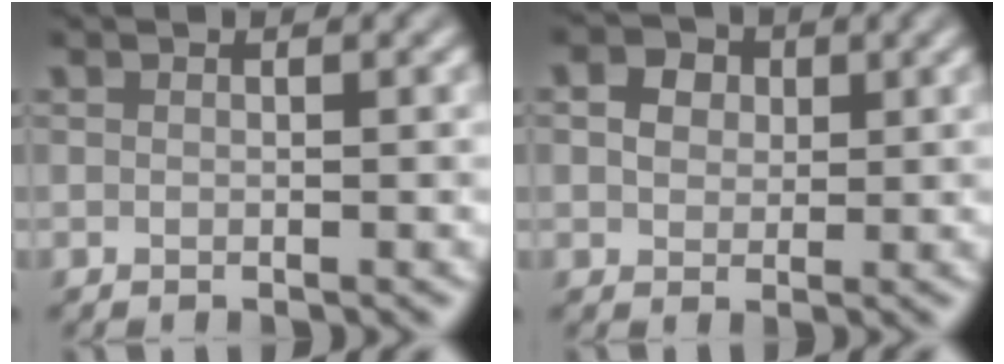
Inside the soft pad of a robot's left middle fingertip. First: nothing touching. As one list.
[{"total": 2.8, "force": [0.9, 2.2, 1.5], "torque": [-0.025, 0.003, 0.006]}]